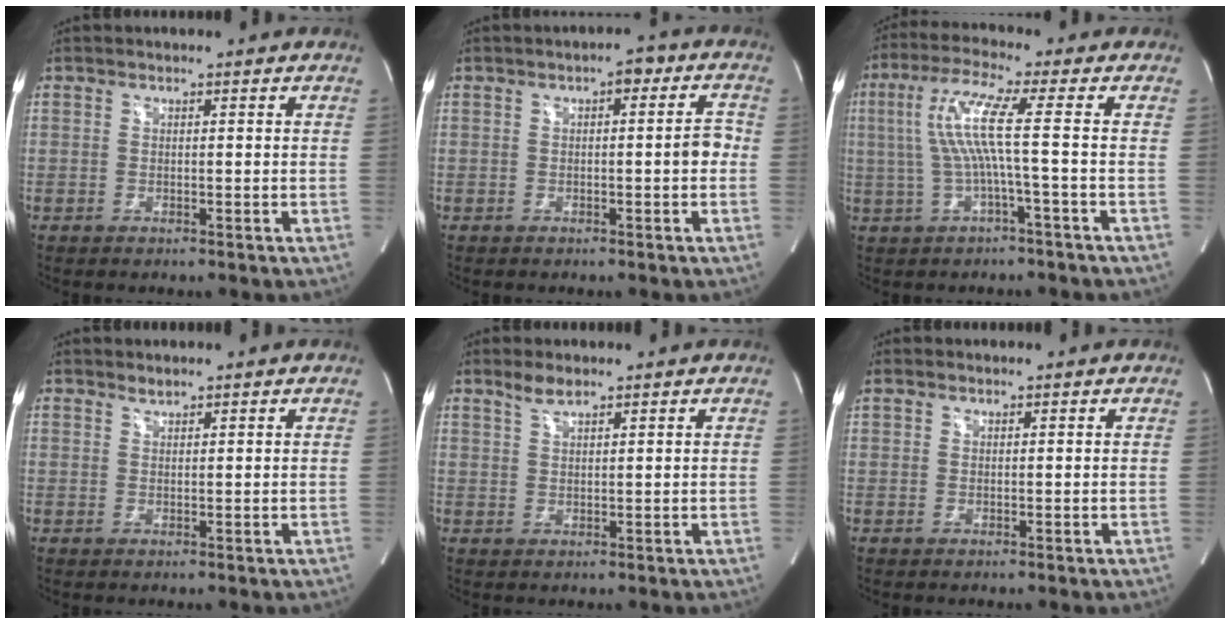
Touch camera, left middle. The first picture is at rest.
{"total": 4.6, "force": [0.1, 1.4, 4.4], "torque": [-0.053, 0.016, -0.004]}
{"total": 9.4, "force": [0.9, -1.4, 9.2], "torque": [-0.193, 0.018, 0.021]}
{"total": 0.9, "force": [0.9, 0.1, 0.1], "torque": [-0.005, -0.001, 0.018]}
{"total": 2.4, "force": [2.0, 0.4, 1.2], "torque": [-0.030, 0.004, 0.041]}
{"total": 0.9, "force": [0.8, -0.1, -0.4], "torque": [0.001, 0.010, 0.022]}